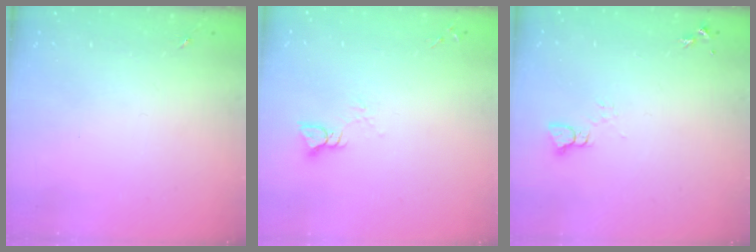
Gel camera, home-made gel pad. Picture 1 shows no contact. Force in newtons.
{"total": 3.6, "press": 3.6, "slide": 0.4}
{"total": 2.2, "press": 2.2, "slide": 0.2}